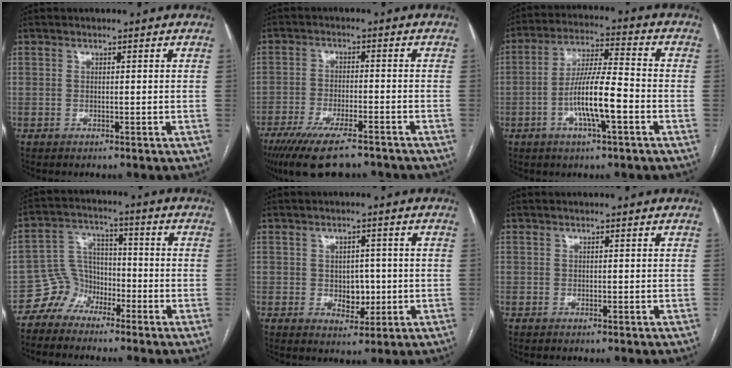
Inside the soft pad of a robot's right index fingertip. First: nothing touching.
{"total": 13.3, "force": [-10.3, 2.7, 8.0], "torque": [-0.142, -0.029, -0.166]}
{"total": 10.5, "force": [-3.3, 1.3, 9.9], "torque": [-0.187, 0.006, -0.061]}
{"total": 4.8, "force": [-3.3, 3.5, -0.1], "torque": [0.009, 0.014, -0.062]}
{"total": 4.3, "force": [-0.3, 3.1, 3.0], "torque": [-0.033, 0.006, 0.006]}
{"total": 0.0}